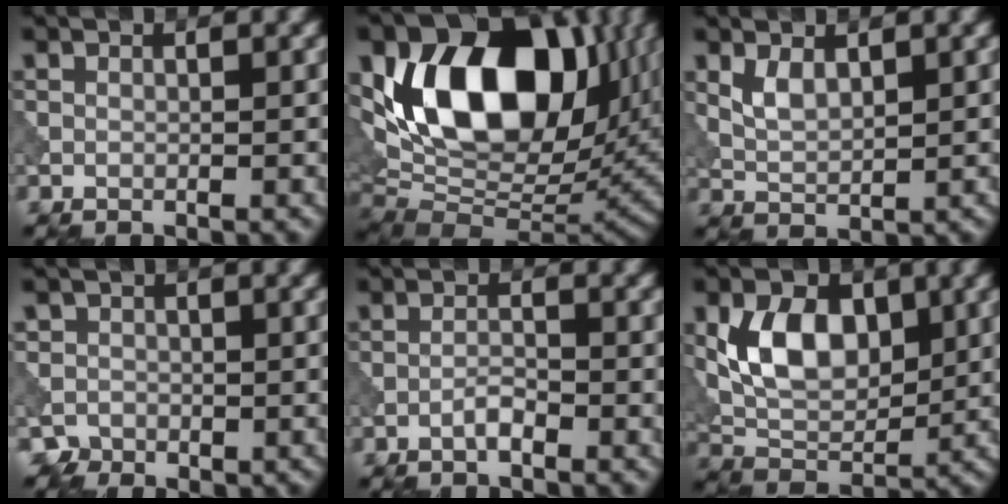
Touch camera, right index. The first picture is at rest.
{"total": 16.1, "force": [4.7, 9.8, 11.9], "torque": [-0.184, 0.014, 0.070]}
{"total": 2.5, "force": [1.1, 1.3, 1.8], "torque": [-0.041, -0.003, 0.027]}
{"total": 2.6, "force": [-1.6, 2.1, -0.3], "torque": [0.029, 0.005, -0.030]}
{"total": 1.5, "force": [-1.0, 0.3, 1.1], "torque": [-0.021, 0.005, -0.021]}
{"total": 7.2, "force": [1.4, 4.7, 5.2], "torque": [-0.094, -0.004, 0.028]}